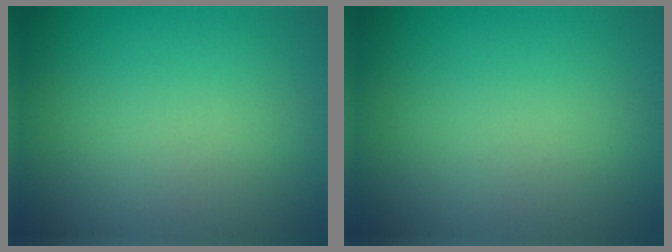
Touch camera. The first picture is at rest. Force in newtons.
{"total": 0.0}